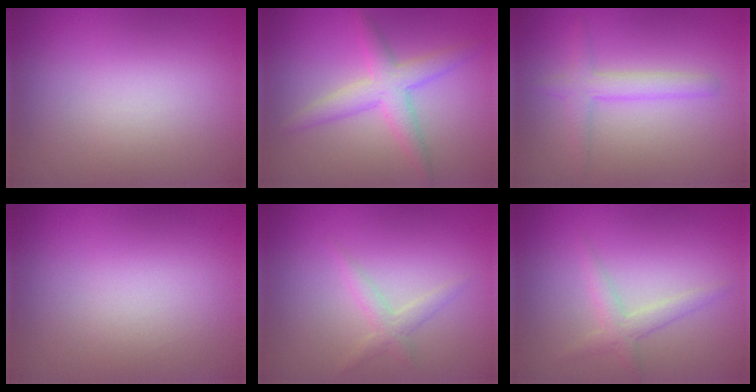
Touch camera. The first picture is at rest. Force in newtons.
{"total": 3.6, "press": 3.6, "slide": 0.1}
{"total": 2.3, "press": 2.3, "slide": 0.0}
{"total": 0.0}
{"total": 1.5, "press": 1.5, "slide": 0.1}
{"total": 1.8, "press": 1.8, "slide": 0.0}